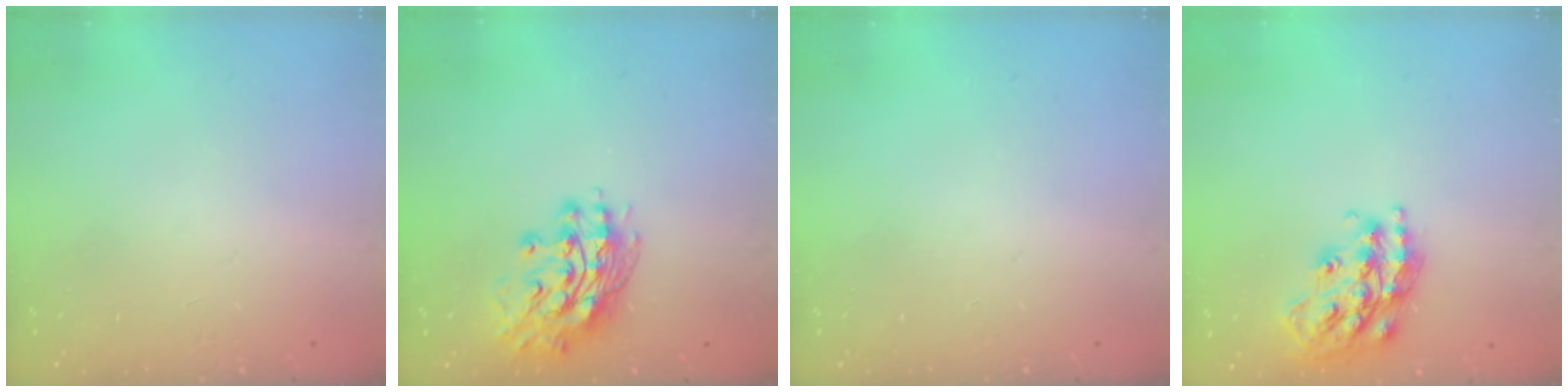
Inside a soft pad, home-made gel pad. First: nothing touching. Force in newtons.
{"total": 13.6, "press": 13.5, "slide": 1.1}
{"total": 0.0}
{"total": 18.0, "press": 17.9, "slide": 1.1}